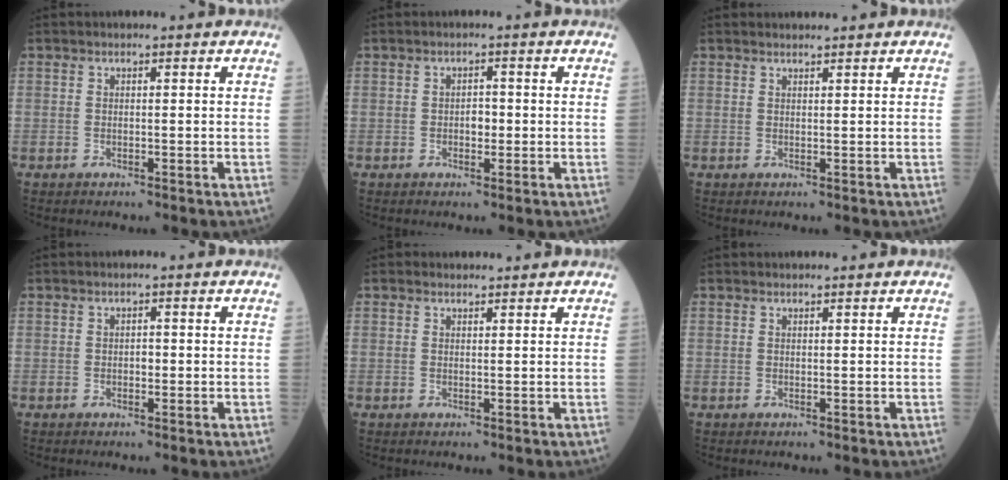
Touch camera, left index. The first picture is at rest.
{"total": 1.6, "force": [-0.2, 0.9, 1.3], "torque": [-0.018, 0.003, -0.003]}
{"total": 1.4, "force": [1.4, 0.0, 0.2], "torque": [-0.008, 0.008, 0.027]}
{"total": 0.7, "force": [0.0, 0.5, 0.6], "torque": [-0.011, 0.001, 0.000]}
{"total": 1.2, "force": [1.2, 0.3, 0.0], "torque": [-0.010, 0.004, 0.021]}
{"total": 1.1, "force": [1.1, 0.0, 0.2], "torque": [-0.006, 0.010, 0.022]}